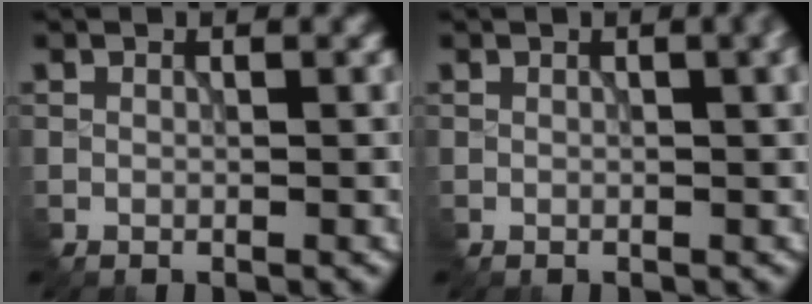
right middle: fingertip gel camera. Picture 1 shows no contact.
{"total": 3.6, "force": [0.9, 1.6, 3.1], "torque": [-0.020, 0.011, 0.011]}